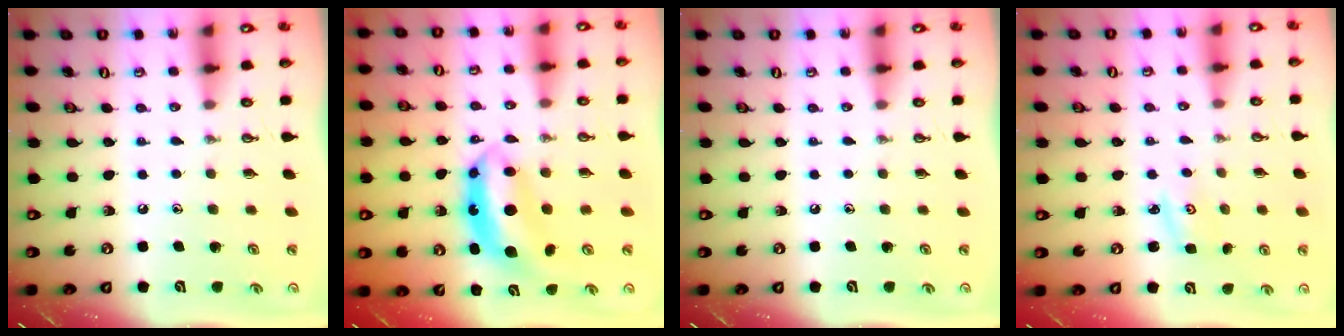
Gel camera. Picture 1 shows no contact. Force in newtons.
{"total": 8.2, "press": 8.2, "slide": 0.6}
{"total": 0.0}
{"total": 2.9, "press": 2.8, "slide": 0.4}